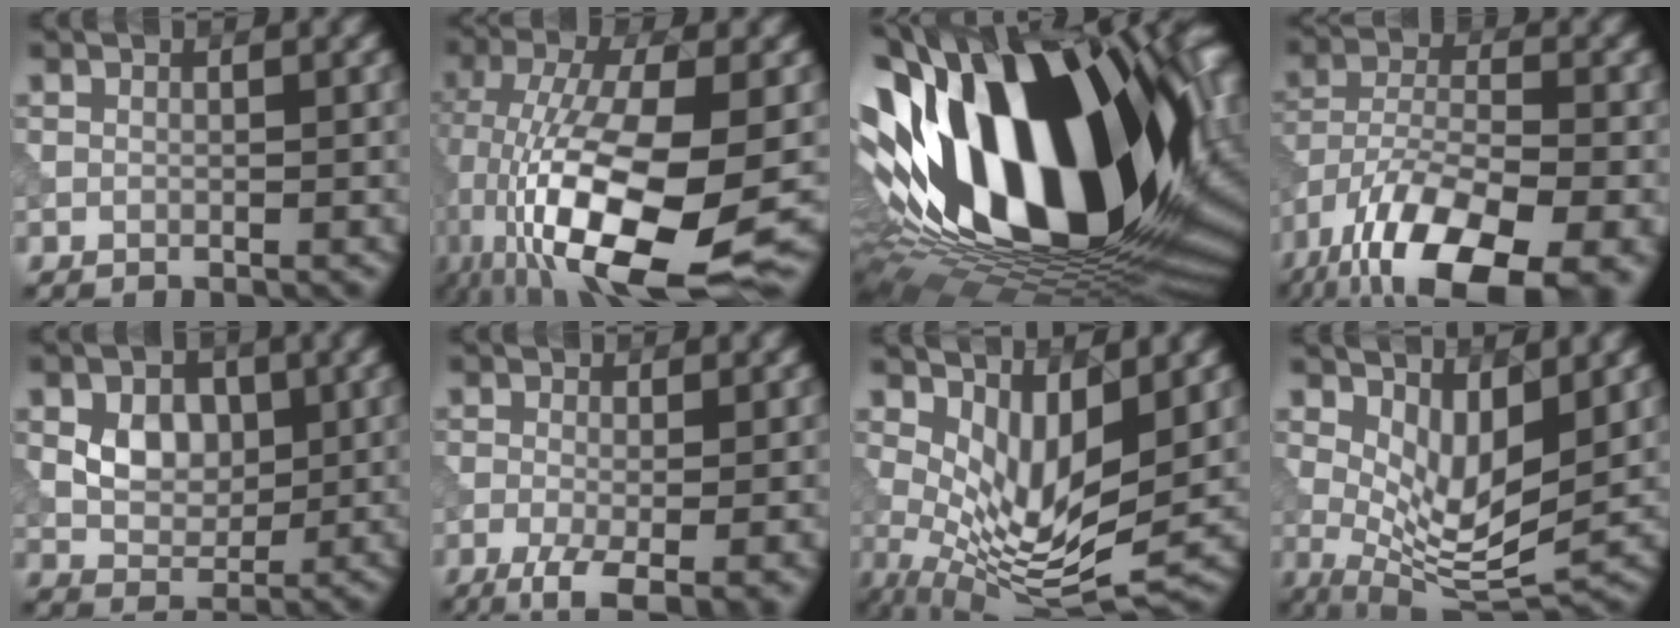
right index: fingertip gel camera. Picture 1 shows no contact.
{"total": 14.8, "force": [-3.9, 5.3, 13.3], "torque": [-0.248, -0.010, -0.058]}
{"total": 21.1, "force": [1.5, 11.7, 17.5], "torque": [-0.308, -0.005, 0.027]}
{"total": 16.2, "force": [-10.2, 6.7, 10.7], "torque": [-0.201, -0.033, -0.155]}
{"total": 3.9, "force": [0.9, 2.9, 2.4], "torque": [-0.044, -0.001, 0.014]}
{"total": 5.1, "force": [-2.5, 1.5, 4.2], "torque": [-0.082, -0.006, -0.041]}
{"total": 7.2, "force": [1.3, 3.0, 6.4], "torque": [-0.127, -0.021, 0.032]}
{"total": 6.5, "force": [1.5, 2.6, 5.8], "torque": [-0.111, -0.019, 0.032]}